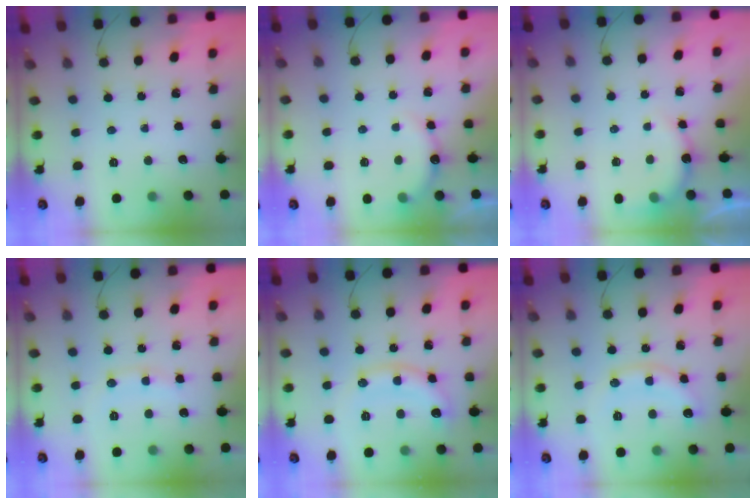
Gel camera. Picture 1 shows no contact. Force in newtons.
{"total": 6.3, "press": 6.1, "slide": 1.4}
{"total": 6.0, "press": 6.0, "slide": 0.5}
{"total": 7.4, "press": 7.3, "slide": 0.9}
{"total": 11.6, "press": 11.6, "slide": 0.6}
{"total": 13.4, "press": 13.4, "slide": 0.6}